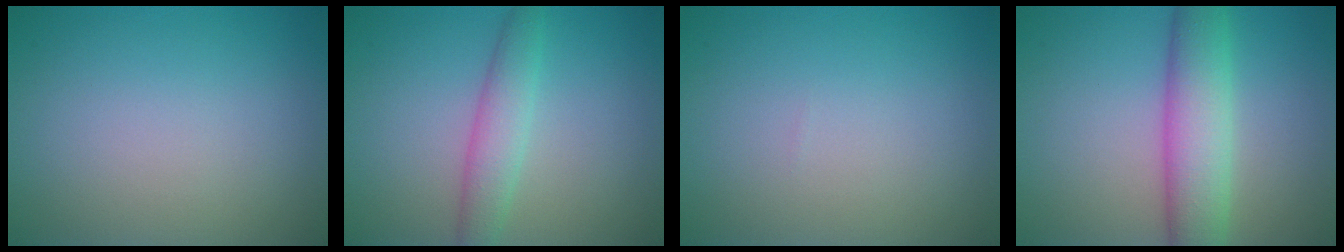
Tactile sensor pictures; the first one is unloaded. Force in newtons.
{"total": 2.9, "press": 2.9, "slide": 0.2}
{"total": 0.0}
{"total": 5.9, "press": 5.9, "slide": 0.1}